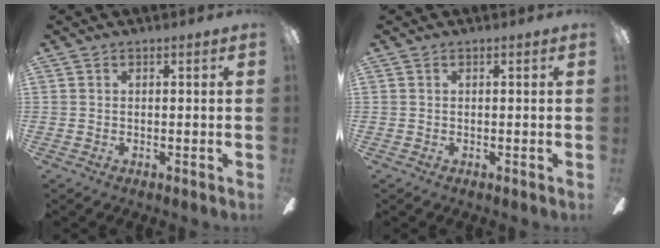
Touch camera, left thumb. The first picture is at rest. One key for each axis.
{"total": 0.0}